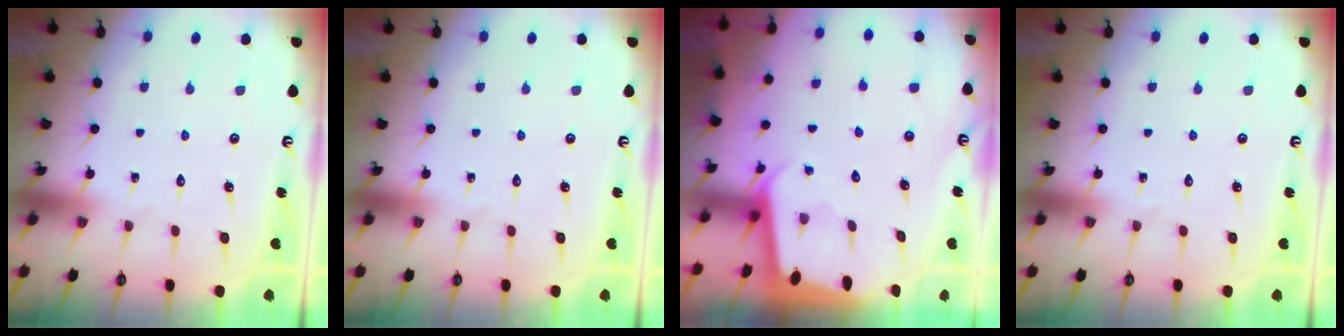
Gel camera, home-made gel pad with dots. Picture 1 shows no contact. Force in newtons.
{"total": 0.0}
{"total": 2.1, "press": 2.1, "slide": 0.1}
{"total": 0.0}